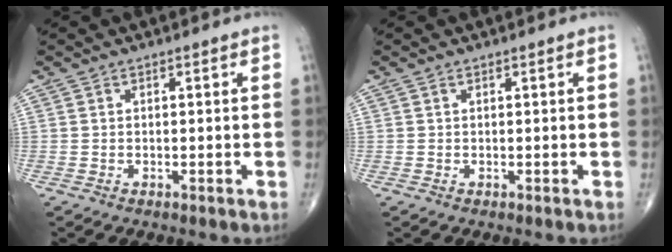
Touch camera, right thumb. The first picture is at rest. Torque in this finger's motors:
{"motor_torque": [0.05, -0.09, -0.13, -0.02, 0.01]}